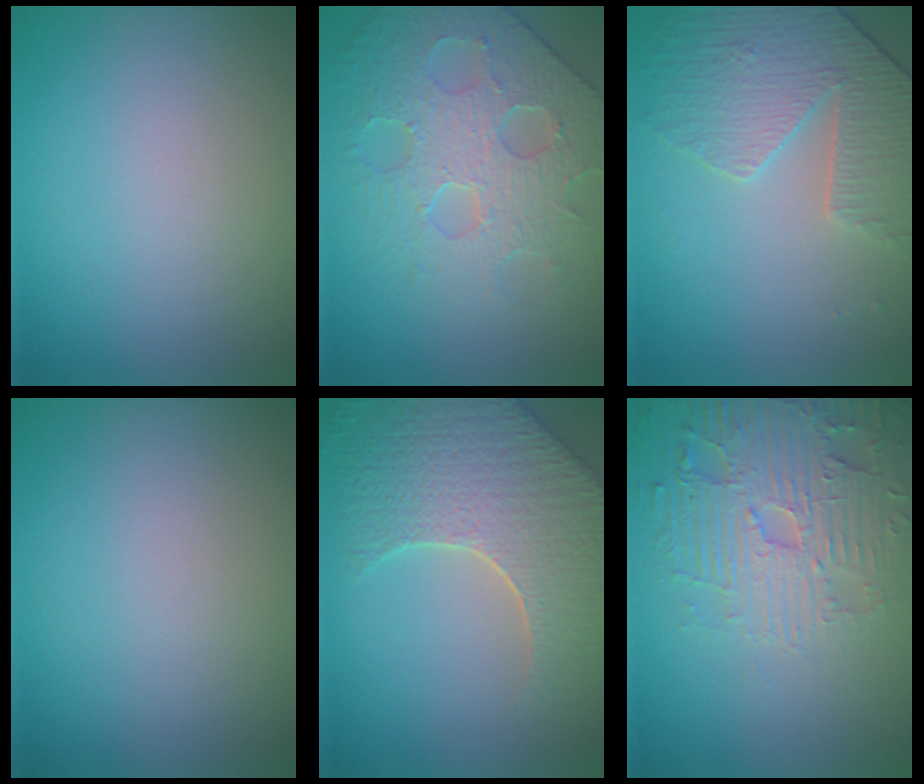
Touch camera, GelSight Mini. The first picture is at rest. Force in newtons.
{"total": 4.6, "press": 4.4, "slide": 1.1}
{"total": 4.2, "press": 3.7, "slide": 2.1}
{"total": 0.0}
{"total": 9.0, "press": 6.4, "slide": 6.4}
{"total": 4.8, "press": 4.7, "slide": 0.6}